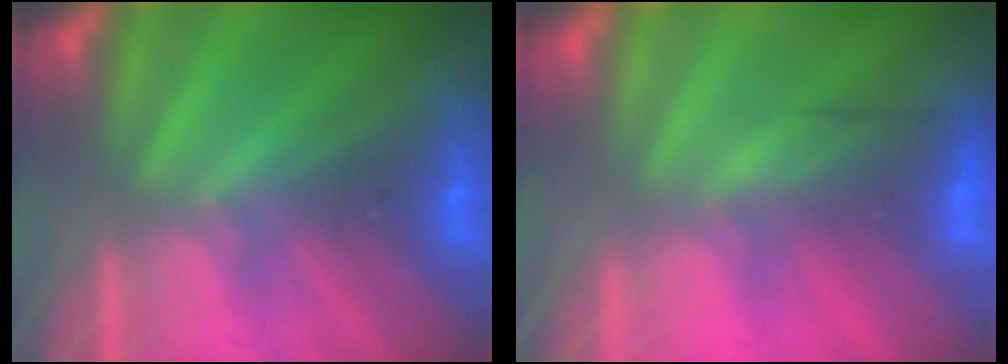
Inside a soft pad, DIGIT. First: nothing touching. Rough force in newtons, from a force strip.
{"total": 3.0}